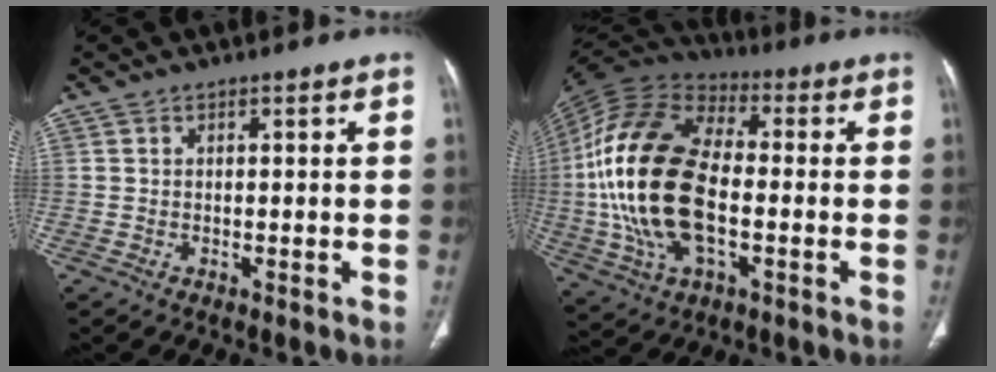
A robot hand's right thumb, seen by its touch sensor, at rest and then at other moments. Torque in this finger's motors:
{"motor_torque": [0.65, 1.48, 2.77, 0.00, 1.00]}